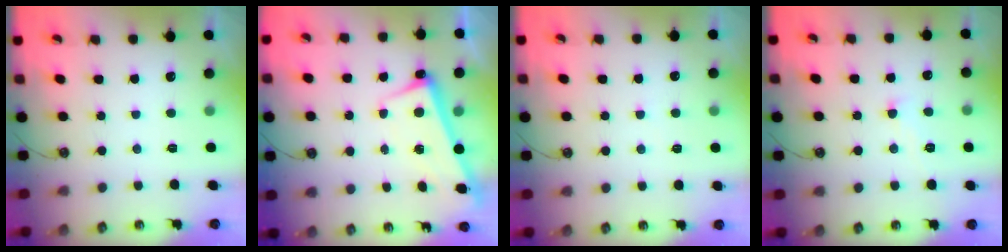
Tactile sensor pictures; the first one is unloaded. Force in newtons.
{"total": 2.6, "press": 2.4, "slide": 0.9}
{"total": 5.2, "press": 5.2, "slide": 0.2}
{"total": 1.2, "press": 1.1, "slide": 0.5}